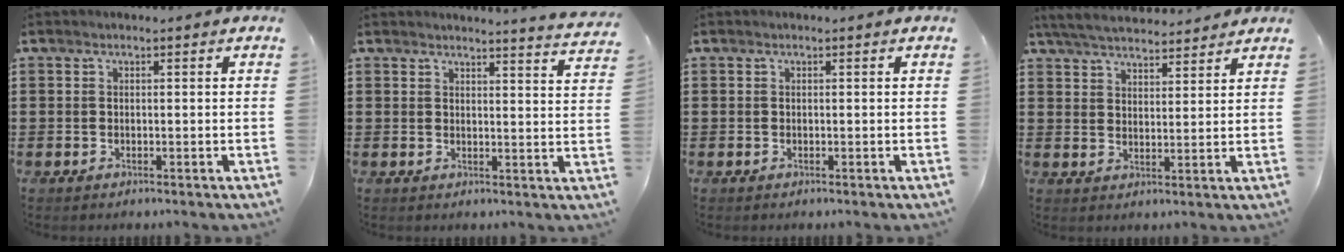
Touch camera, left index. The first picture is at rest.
{"total": 3.2, "force": [3.1, -0.8, 0.3], "torque": [-0.008, -0.021, 0.053]}
{"total": 0.0}
{"total": 5.3, "force": [5.0, 0.8, 1.4], "torque": [-0.045, -0.016, 0.091]}